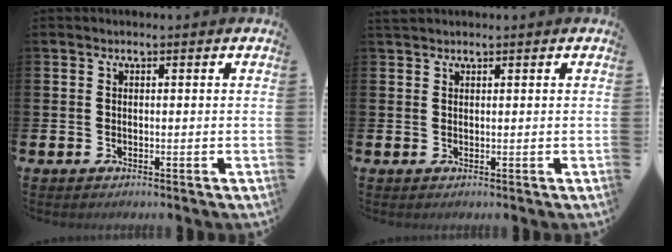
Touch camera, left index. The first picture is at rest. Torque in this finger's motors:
{"motor_torque": [-0.09, -0.02, 0.02, 0.08]}